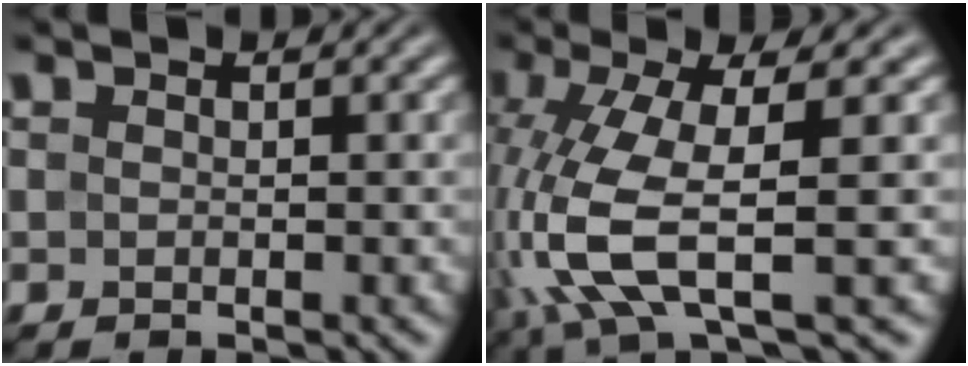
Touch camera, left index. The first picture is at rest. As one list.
[{"total": 9.2, "force": [-1.8, 3.0, 8.5], "torque": [-0.202, -0.003, -0.036]}]